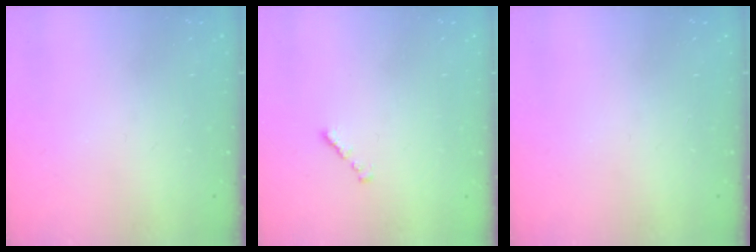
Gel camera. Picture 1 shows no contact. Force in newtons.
{"total": 1.1, "press": 1.0, "slide": 0.5}
{"total": 0.0}